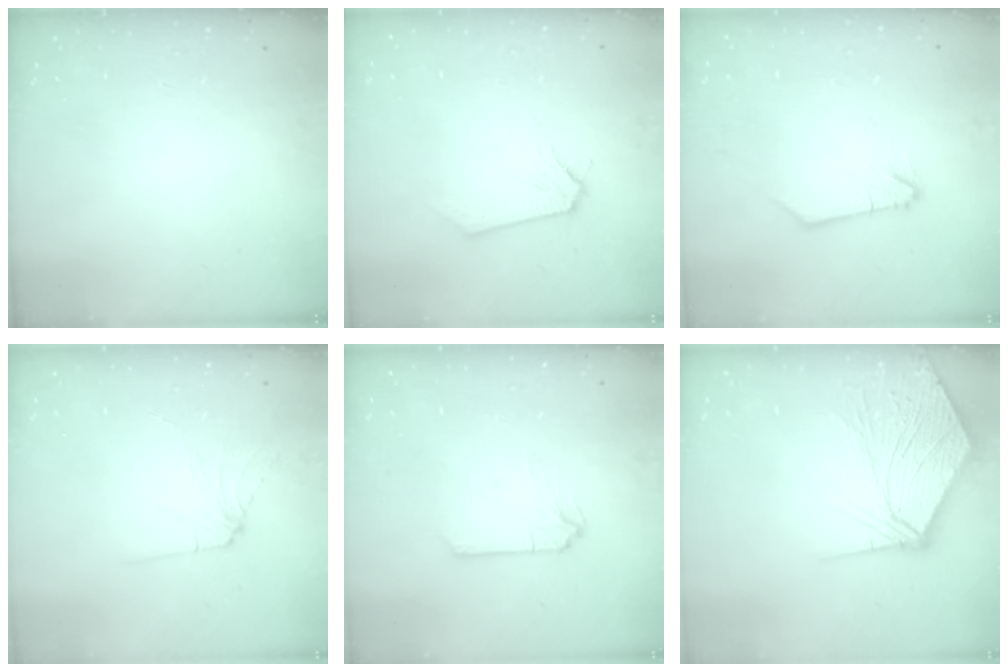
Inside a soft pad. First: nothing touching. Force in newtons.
{"total": 0.0}
{"total": 1.2, "press": 1.2, "slide": 0.3}
{"total": 3.7, "press": 3.6, "slide": 0.8}
{"total": 0.0}
{"total": 9.8, "press": 9.7, "slide": 1.4}